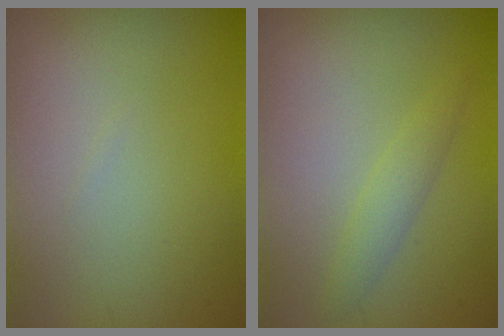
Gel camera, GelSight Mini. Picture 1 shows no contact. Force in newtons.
{"total": 1.7, "press": 1.7, "slide": 0.1}